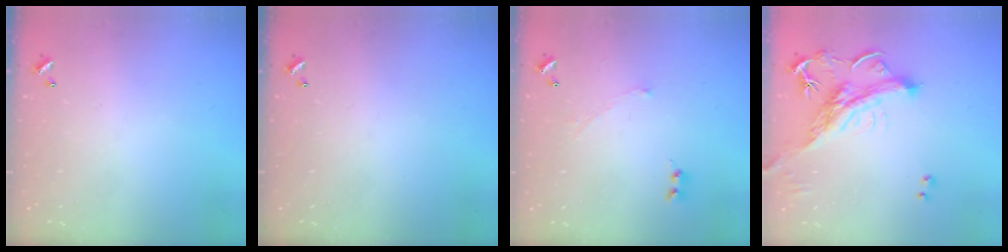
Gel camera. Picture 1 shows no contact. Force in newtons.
{"total": 0.0}
{"total": 2.1, "press": 2.0, "slide": 0.7}
{"total": 3.8, "press": 3.5, "slide": 1.4}